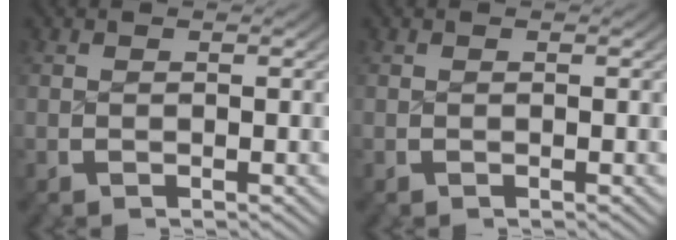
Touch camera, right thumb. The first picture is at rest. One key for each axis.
{"total": 0.0}